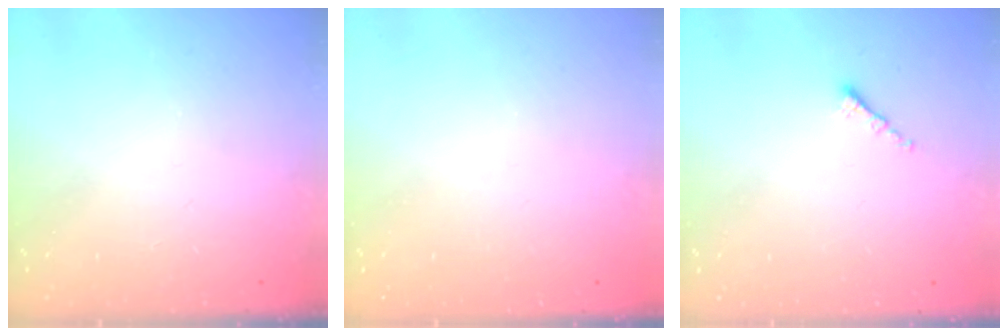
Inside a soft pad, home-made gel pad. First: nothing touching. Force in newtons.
{"total": 1.3, "press": 1.3, "slide": 0.2}
{"total": 0.8, "press": 0.8, "slide": 0.2}